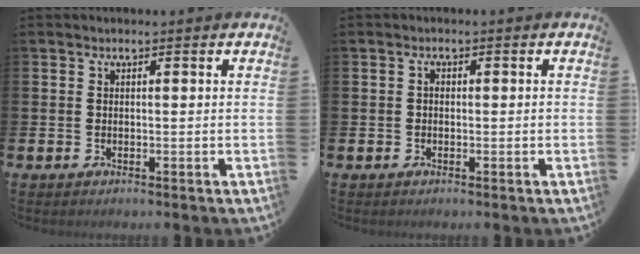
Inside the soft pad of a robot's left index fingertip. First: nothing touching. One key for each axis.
{"total": 0.8, "fx": -0.3, "fy": 0.5, "fz": 0.5, "tx": -0.009, "ty": 0.001, "tz": -0.007}